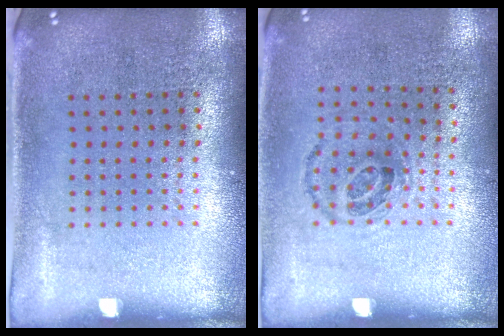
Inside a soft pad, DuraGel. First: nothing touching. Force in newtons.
{"total": 0.9, "press": 0.7, "slide": 0.6}